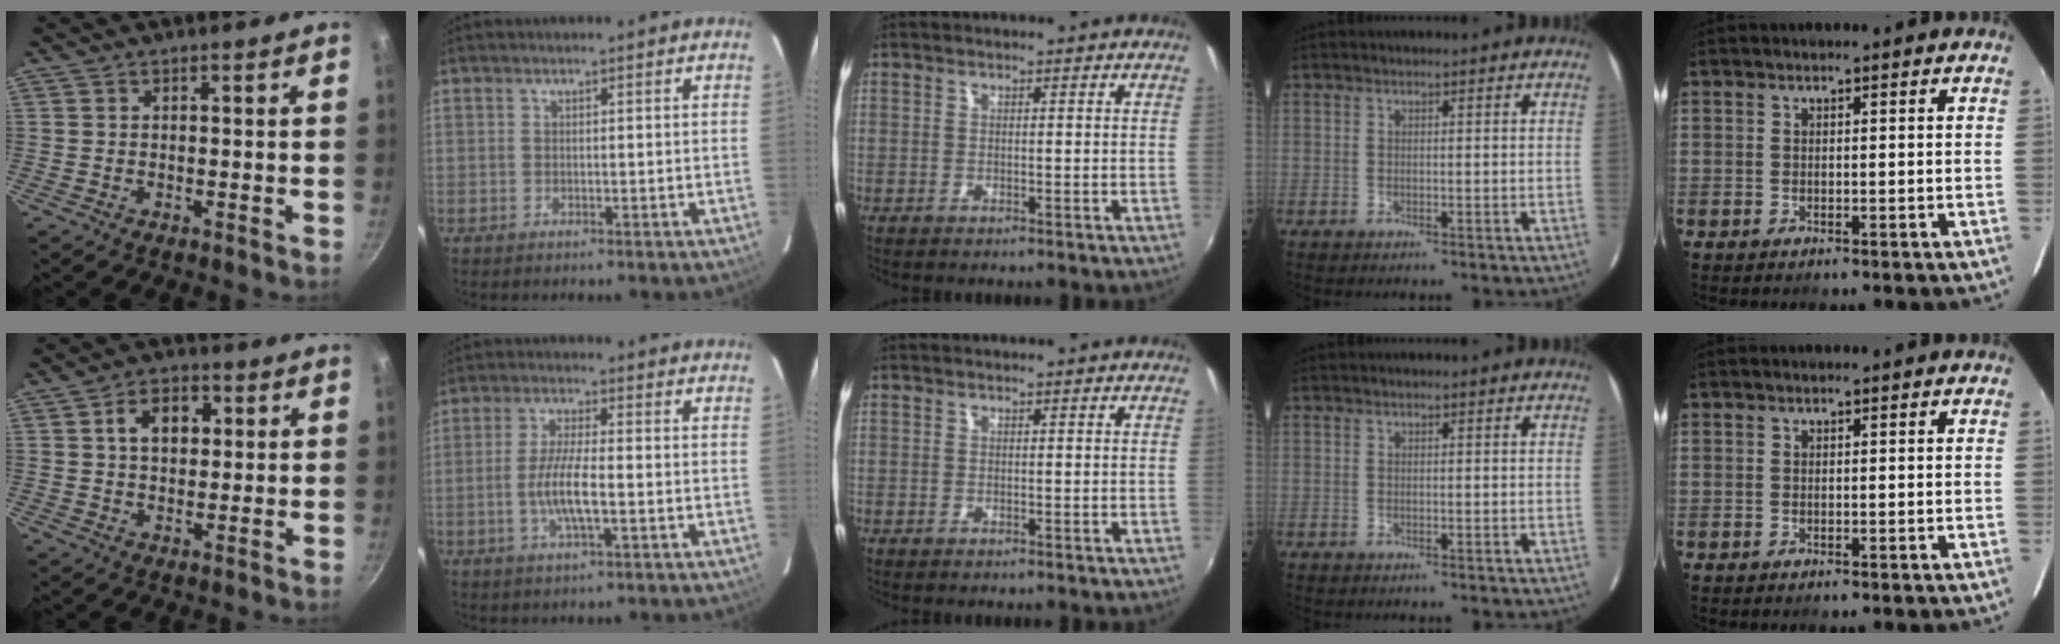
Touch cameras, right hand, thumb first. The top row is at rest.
{"thumb": {"total": 7.4, "force": [1.7, 5.2, 5.0], "torque": [-0.056, 0.009, 0.022]}, "index": {"total": 7.0, "force": [-1.7, 1.3, 6.7], "torque": [-0.132, -0.005, -0.035]}}